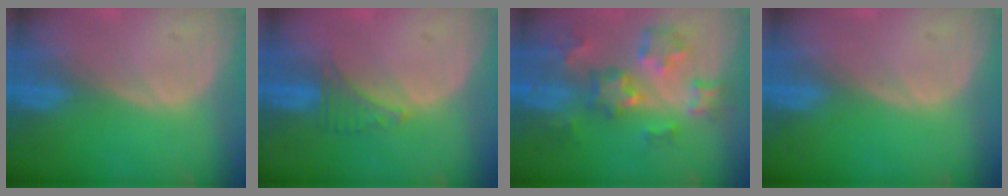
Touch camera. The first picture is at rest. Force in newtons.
{"total": 2.9, "press": 2.9, "slide": 0.6}
{"total": 9.0, "press": 7.9, "slide": 4.2}
{"total": 0.0}